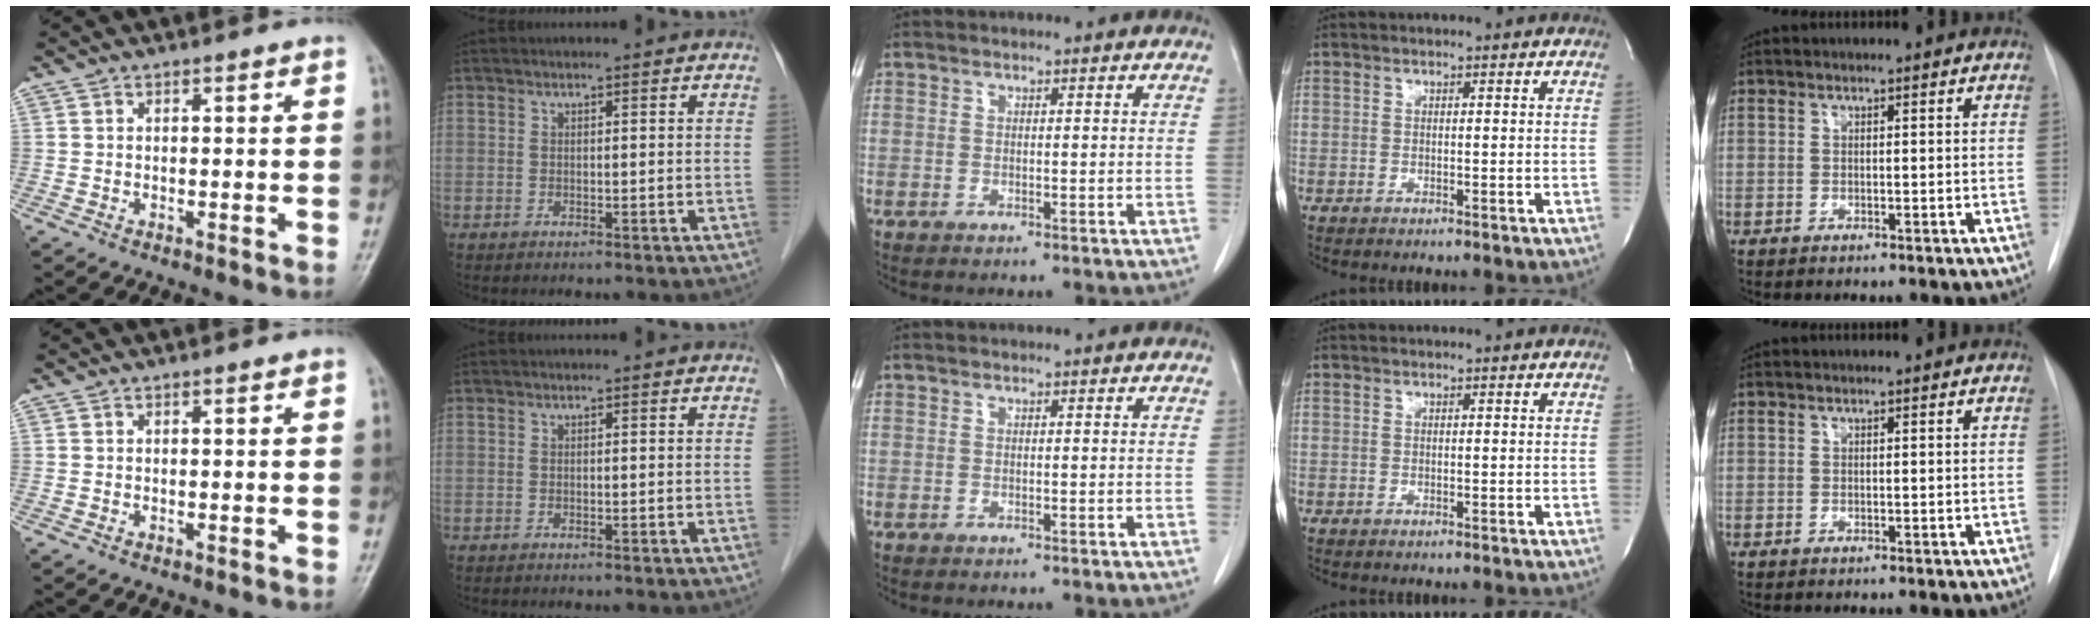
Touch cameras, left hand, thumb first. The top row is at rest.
{}